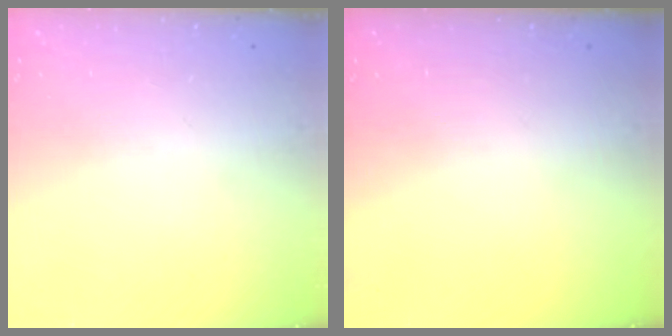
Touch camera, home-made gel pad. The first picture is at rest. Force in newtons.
{"total": 0.0}